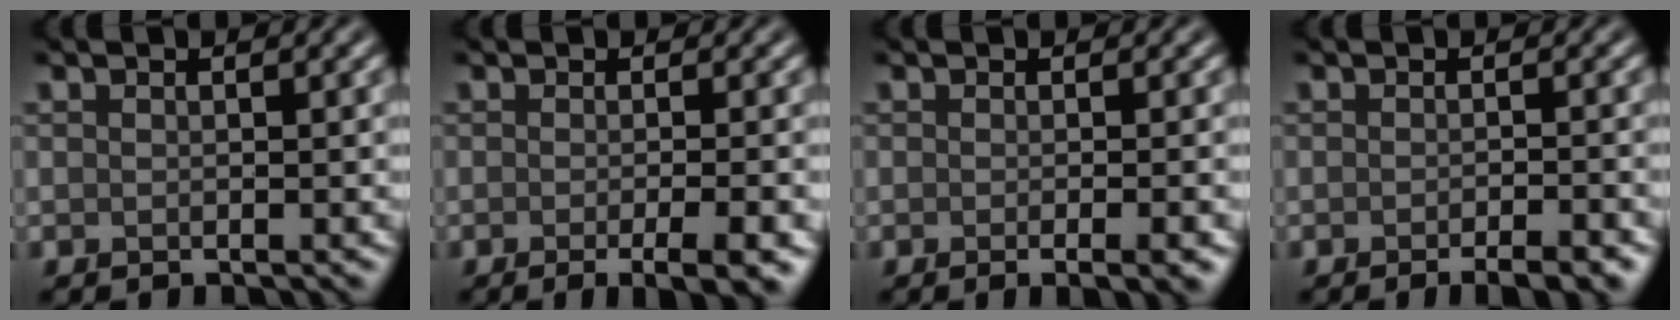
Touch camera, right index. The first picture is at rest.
{"total": 4.6, "force": [-1.5, 1.2, 4.1], "torque": [-0.045, -0.007, -0.019]}
{"total": 3.3, "force": [-0.9, 1.1, 3.0], "torque": [-0.022, -0.001, -0.014]}
{"total": 3.4, "force": [-2.1, 0.7, 2.5], "torque": [-0.028, 0.002, -0.029]}